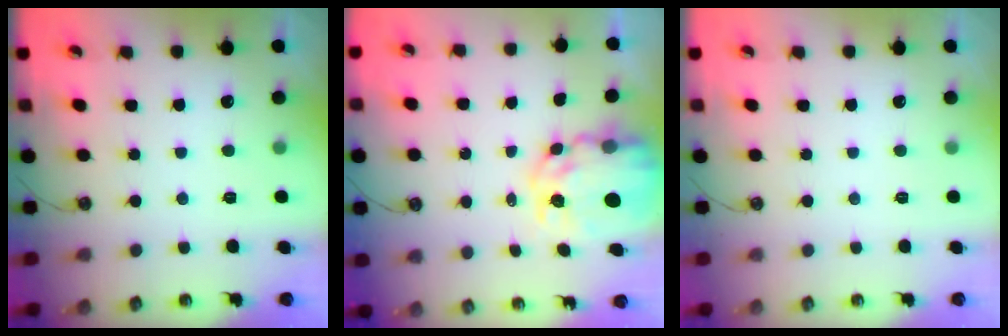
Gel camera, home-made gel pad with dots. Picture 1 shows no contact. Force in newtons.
{"total": 11.9, "press": 11.8, "slide": 1.1}
{"total": 0.0}